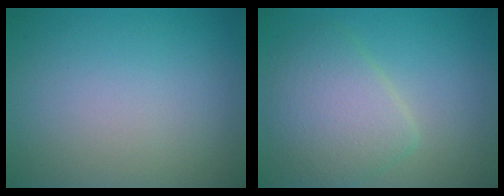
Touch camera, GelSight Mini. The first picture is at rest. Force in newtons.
{"total": 4.9, "press": 4.9, "slide": 0.2}